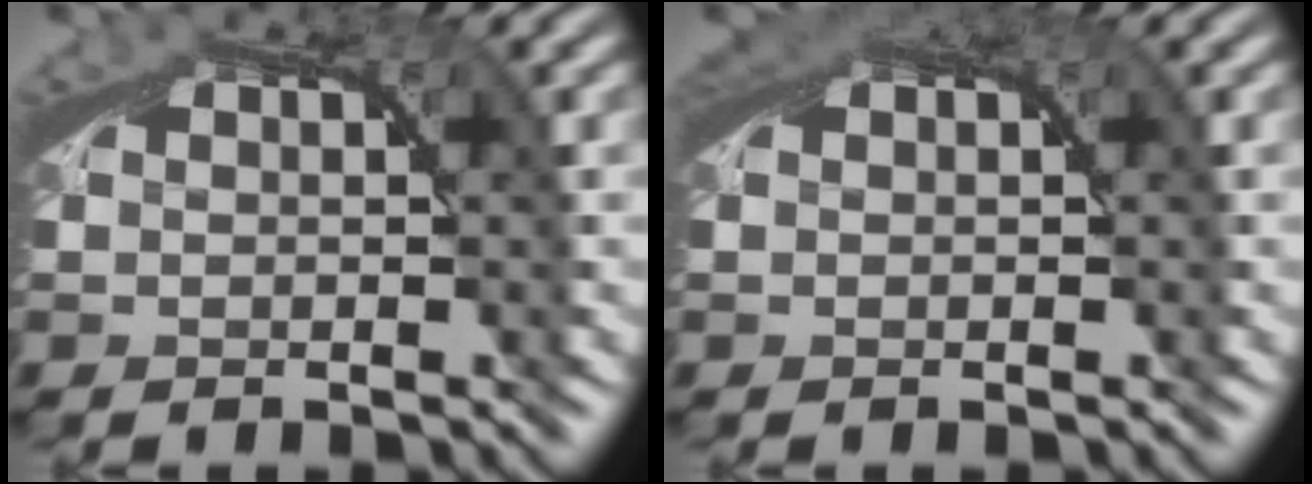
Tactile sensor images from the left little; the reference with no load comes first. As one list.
[{"total": 1.7, "force": [0.9, 0.9, 1.1], "torque": [-0.016, 0.008, 0.011]}]